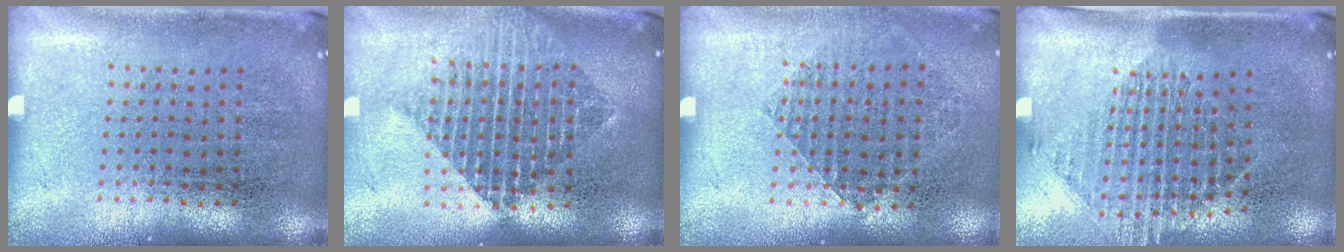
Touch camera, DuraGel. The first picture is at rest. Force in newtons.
{"total": 2.2, "press": 1.8, "slide": 1.3}
{"total": 0.9, "press": 0.8, "slide": 0.3}
{"total": 1.6, "press": 1.3, "slide": 0.9}